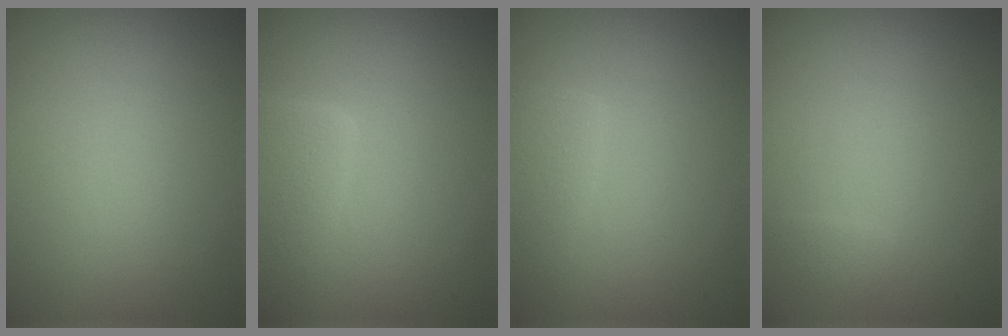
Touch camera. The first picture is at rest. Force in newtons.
{"total": 3.2, "press": 3.2, "slide": 0.1}
{"total": 2.5, "press": 2.5, "slide": 0.1}
{"total": 0.6, "press": 0.6, "slide": 0.0}